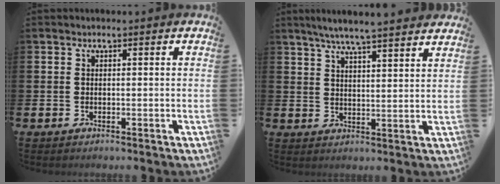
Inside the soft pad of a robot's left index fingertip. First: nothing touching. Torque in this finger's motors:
{"motor_torque": [-0.05, -0.43, 0.66, 0.21]}